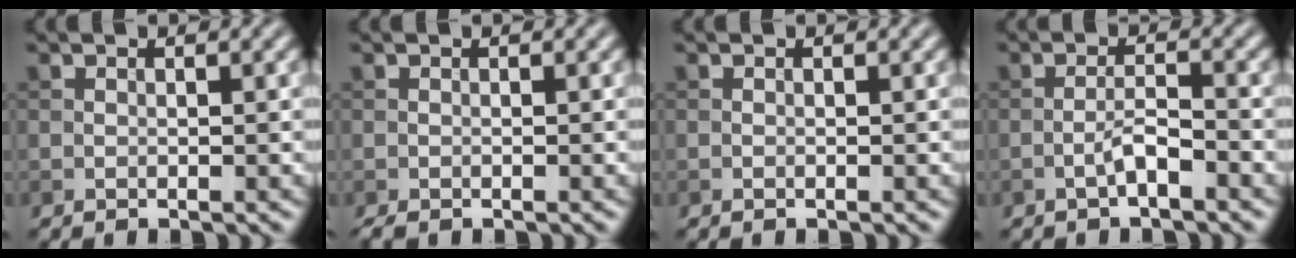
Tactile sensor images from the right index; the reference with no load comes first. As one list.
[{"total": 0.7, "force": [-0.6, 0.1, 0.3], "torque": [-0.005, -0.002, -0.010]}, {"total": 0.0}, {"total": 2.2, "force": [-1.2, 0.3, 1.8], "torque": [-0.034, 0.009, -0.026]}]